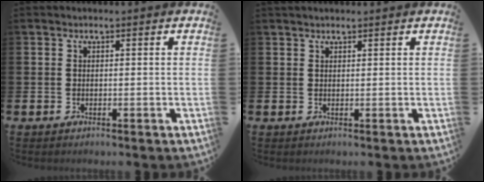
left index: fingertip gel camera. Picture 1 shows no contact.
{"total": 1.0, "force": [1.0, 0.2, 0.2], "torque": [0.009, -0.004, 0.015]}